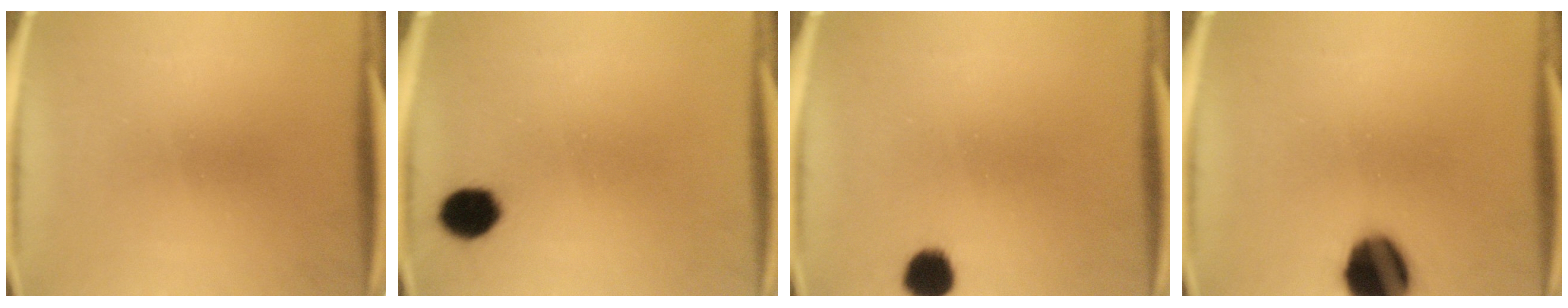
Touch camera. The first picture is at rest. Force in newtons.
{"total": 6.4}
{"total": 5.5}
{"total": 13.8}